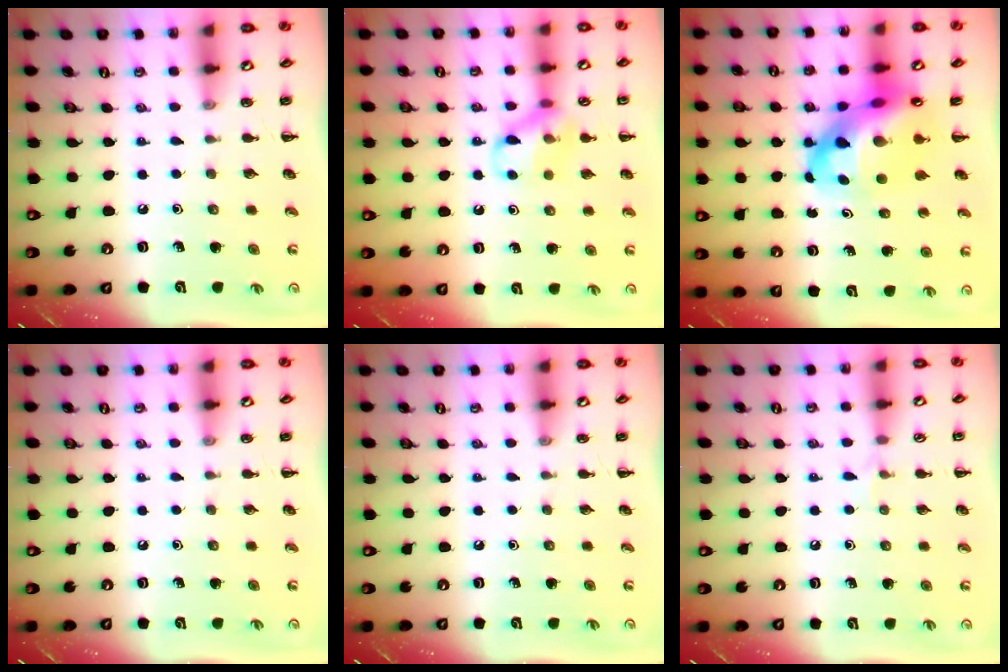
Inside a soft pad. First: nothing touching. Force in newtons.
{"total": 12.2, "press": 12.1, "slide": 1.5}
{"total": 13.8, "press": 13.3, "slide": 3.7}
{"total": 0.0}
{"total": 0.0}
{"total": 4.0, "press": 3.7, "slide": 1.3}